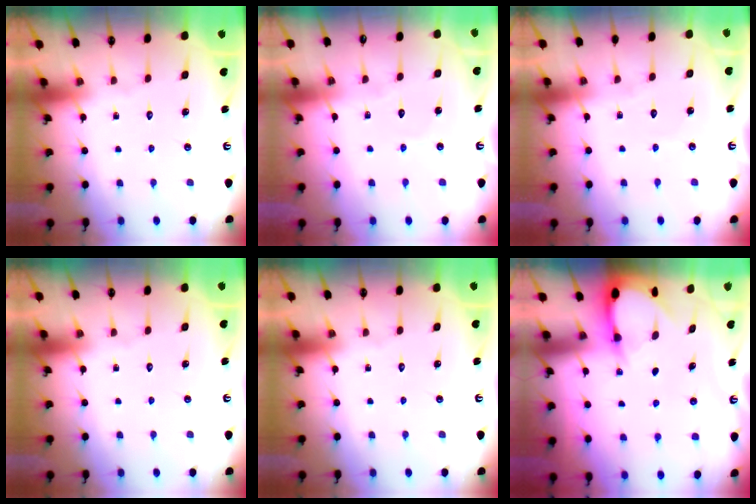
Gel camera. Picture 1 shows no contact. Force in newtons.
{"total": 3.2, "press": 3.2, "slide": 0.2}
{"total": 2.9, "press": 2.9, "slide": 0.3}
{"total": 0.0}
{"total": 0.0}
{"total": 2.9, "press": 2.9, "slide": 0.3}